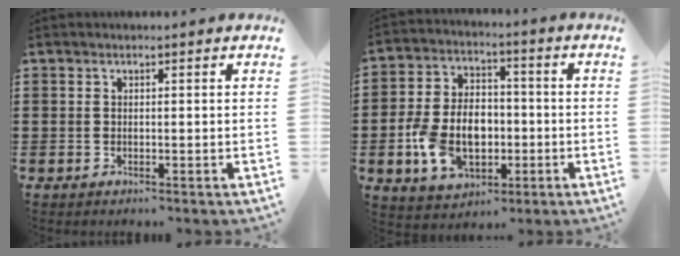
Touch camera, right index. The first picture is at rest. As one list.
[{"total": 10.2, "force": [-2.4, 7.0, 7.0], "torque": [-0.165, 0.014, -0.044]}]